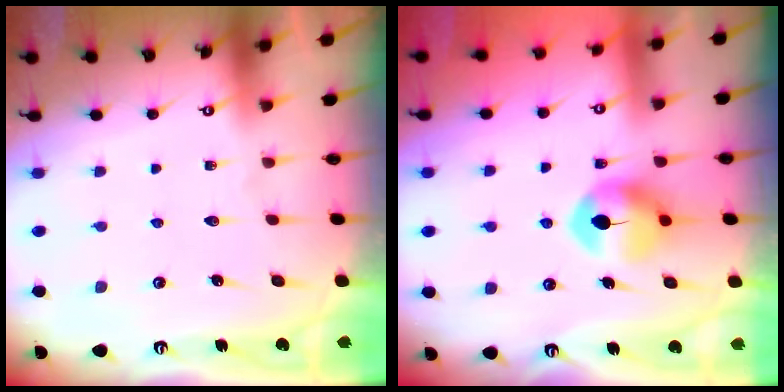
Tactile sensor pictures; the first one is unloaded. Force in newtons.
{"total": 9.7, "press": 9.7, "slide": 0.5}